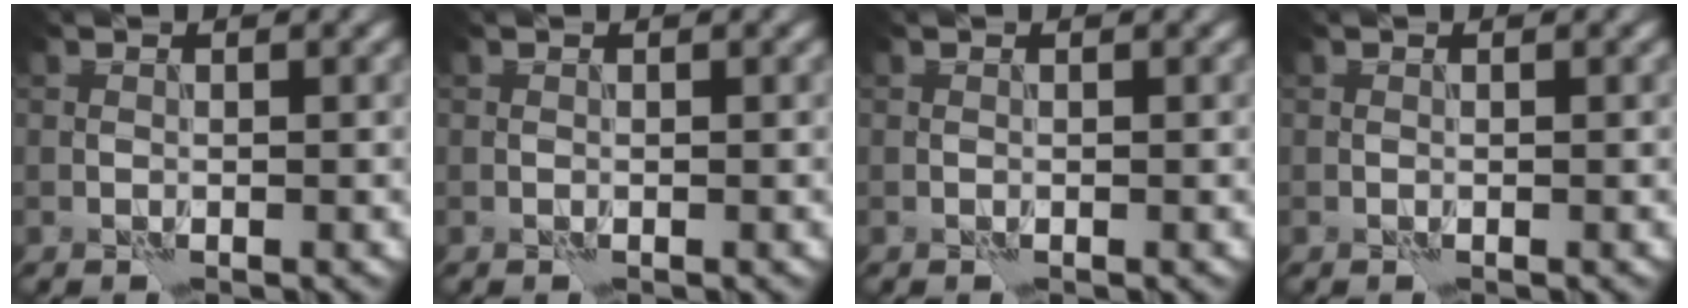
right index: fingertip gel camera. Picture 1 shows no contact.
{"total": 0.0}
{"total": 0.0}
{"total": 0.0}